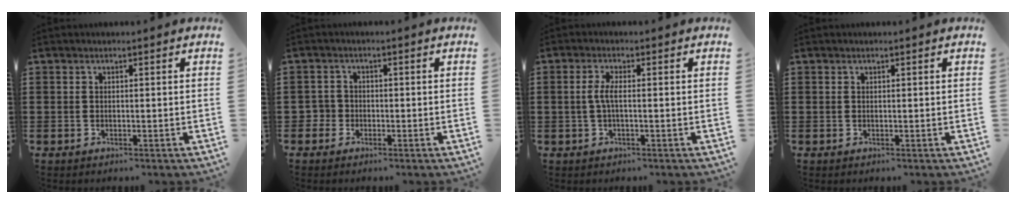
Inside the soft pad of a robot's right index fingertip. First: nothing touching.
{"total": 2.1, "force": [-0.9, 1.9, 0.3], "torque": [-0.020, 0.000, -0.025]}
{"total": 2.8, "force": [-0.3, 0.6, 2.7], "torque": [-0.066, -0.004, -0.012]}
{"total": 0.0}